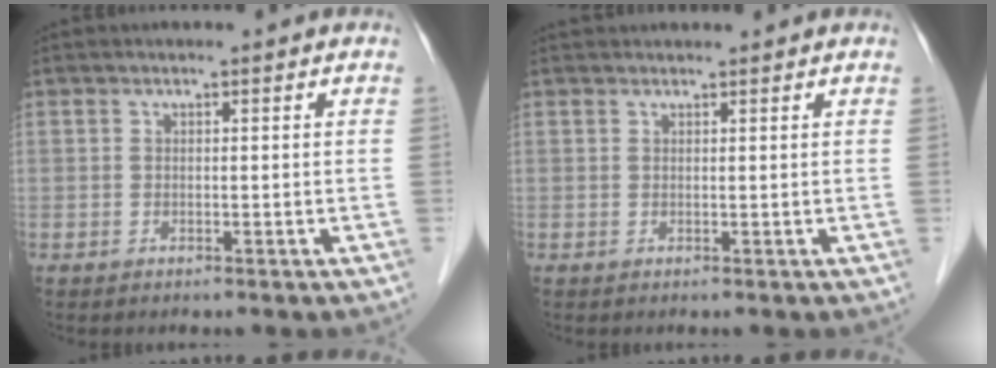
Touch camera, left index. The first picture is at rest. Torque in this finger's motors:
{"motor_torque": [-0.36, -0.77, 0.04, 0.01]}